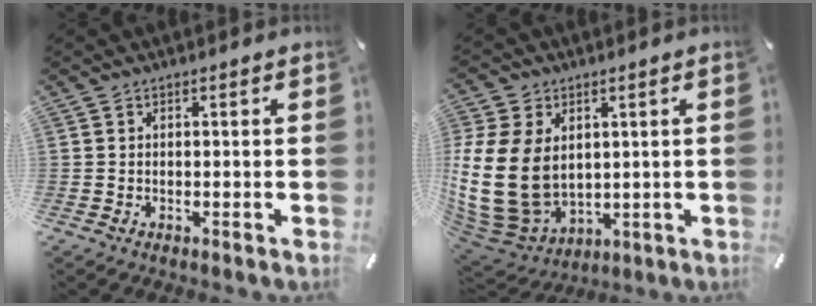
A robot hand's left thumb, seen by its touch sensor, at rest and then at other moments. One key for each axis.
{"total": 18.9, "fx": 1.3, "fy": 14.9, "fz": 11.6, "tx": -0.261, "ty": -0.016, "tz": 0.034}